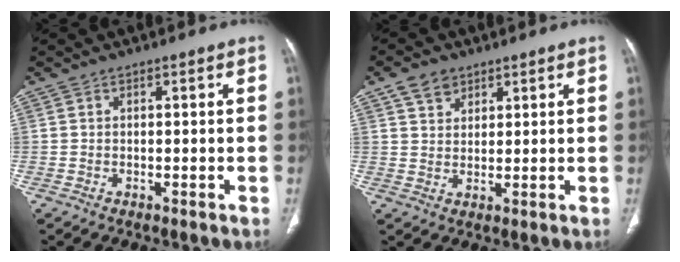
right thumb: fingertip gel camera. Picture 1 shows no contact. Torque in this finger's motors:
{"motor_torque": [0.00, 0.00, 0.20, -0.22, 0.03]}